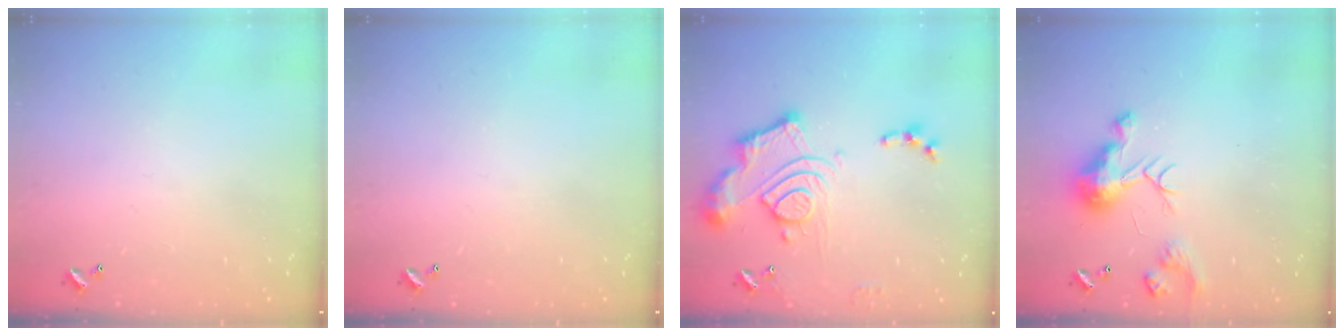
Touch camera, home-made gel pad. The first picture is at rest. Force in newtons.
{"total": 0.0}
{"total": 16.2, "press": 16.1, "slide": 1.9}
{"total": 9.2, "press": 9.2, "slide": 0.5}